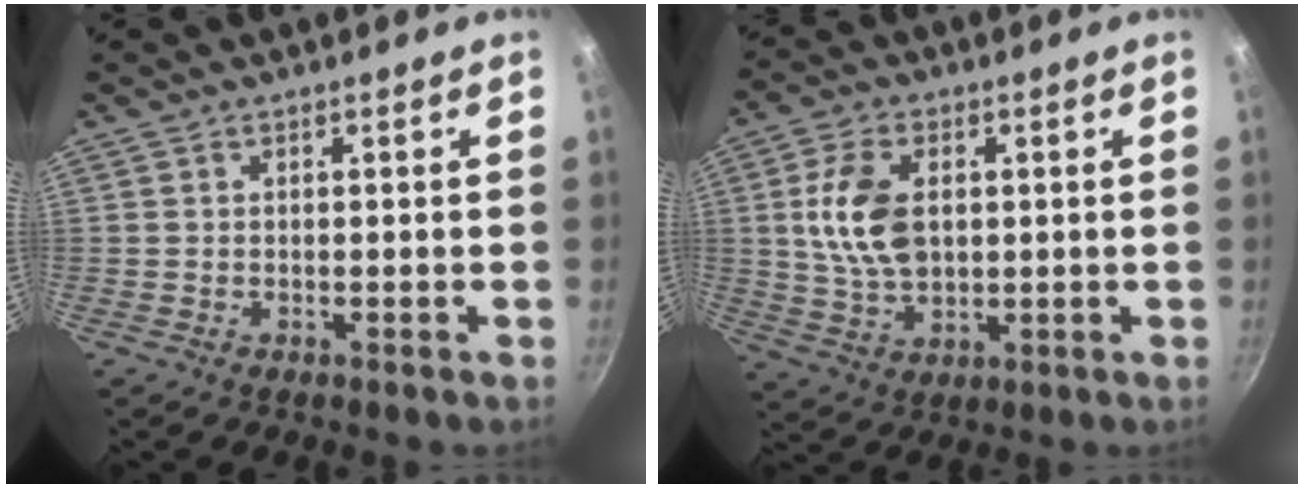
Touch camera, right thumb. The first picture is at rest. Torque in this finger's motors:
{"motor_torque": [-0.15, 0.46, 1.25, 0.04, 0.08]}